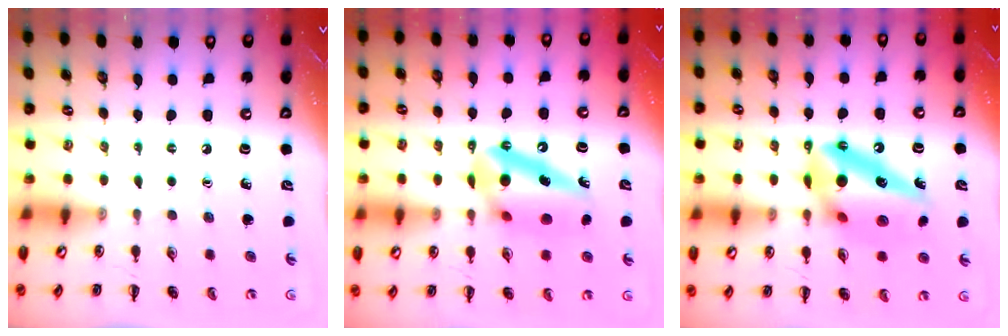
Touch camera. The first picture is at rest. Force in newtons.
{"total": 12.1, "press": 12.0, "slide": 1.6}
{"total": 17.9, "press": 17.9, "slide": 0.5}